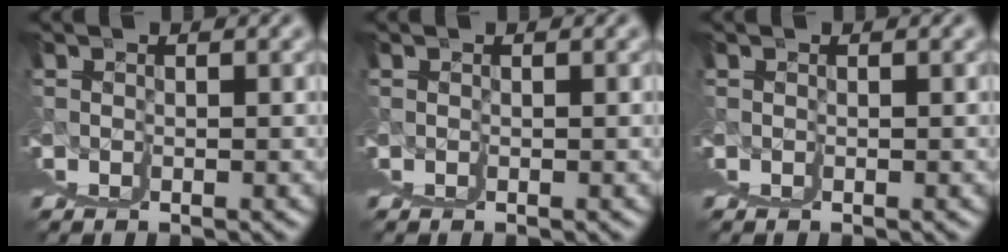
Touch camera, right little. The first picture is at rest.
{"total": 0.0}
{"total": 0.0}